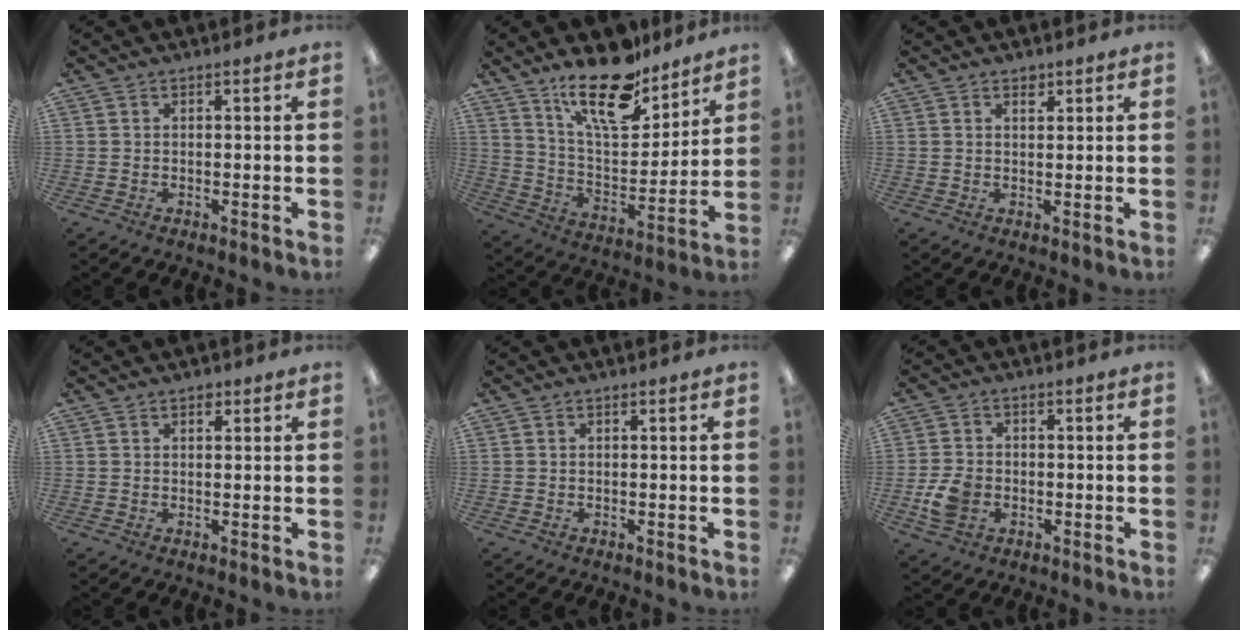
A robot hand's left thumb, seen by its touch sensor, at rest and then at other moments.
{"total": 19.1, "force": [14.3, 7.2, 10.4], "torque": [-0.177, -0.087, 0.244]}
{"total": 1.6, "force": [1.3, 0.8, 0.7], "torque": [-0.007, -0.004, 0.022]}
{"total": 1.6, "force": [1.0, 0.9, 0.8], "torque": [-0.001, -0.004, 0.015]}
{"total": 0.0}
{"total": 6.3, "force": [-1.9, 4.7, 3.7], "torque": [-0.070, 0.005, -0.035]}